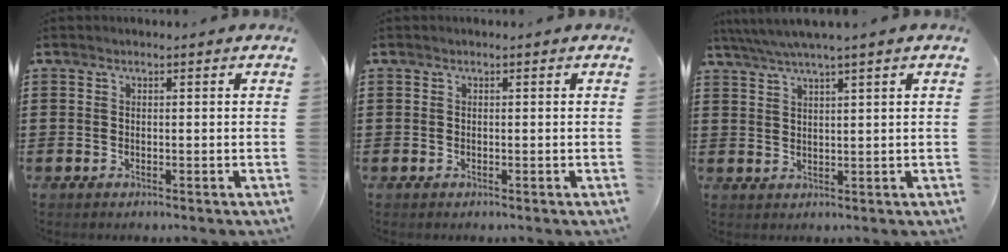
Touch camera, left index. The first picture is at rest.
{"total": 0.0}
{"total": 3.2, "force": [2.5, -0.5, 1.9], "torque": [-0.043, -0.004, 0.044]}